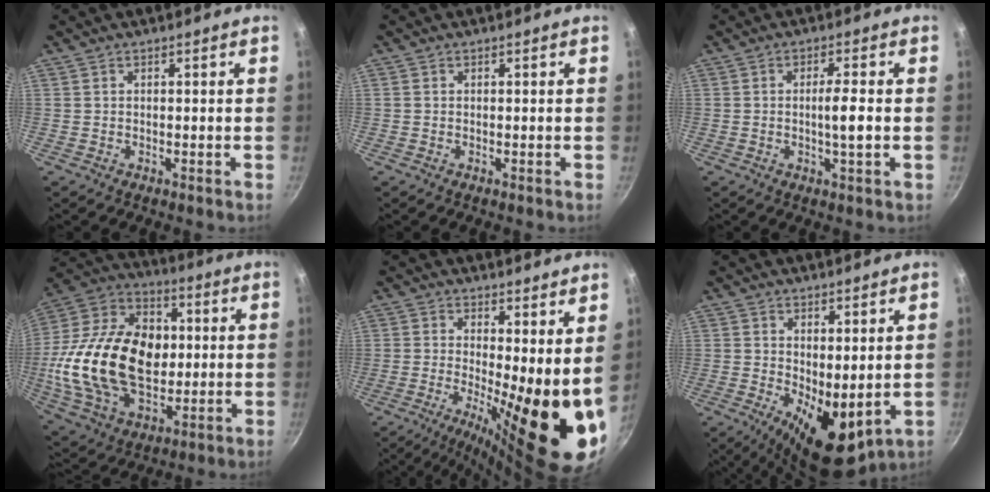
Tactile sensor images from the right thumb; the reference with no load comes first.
{"total": 0.0}
{"total": 4.5, "force": [-0.4, 0.3, 4.4], "torque": [-0.080, 0.002, -0.008]}
{"total": 28.5, "force": [0.2, 18.8, 21.5], "torque": [-0.377, 0.019, 0.003]}
{"total": 16.6, "force": [-0.1, 5.1, 15.8], "torque": [-0.205, -0.030, 0.002]}
{"total": 10.5, "force": [0.1, 4.9, 9.3], "torque": [-0.117, -0.024, 0.016]}